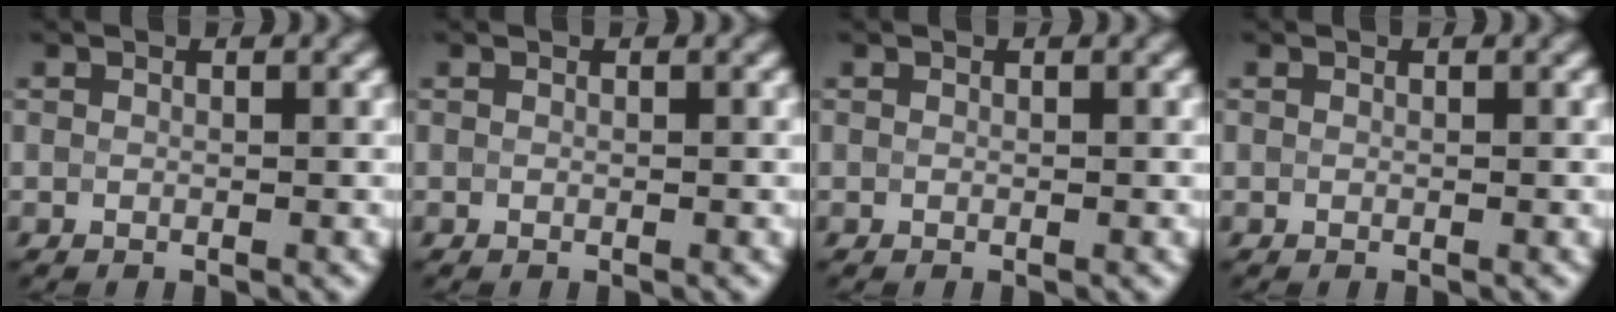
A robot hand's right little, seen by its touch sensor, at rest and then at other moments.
{"total": 0.0}
{"total": 0.0}
{"total": 0.0}